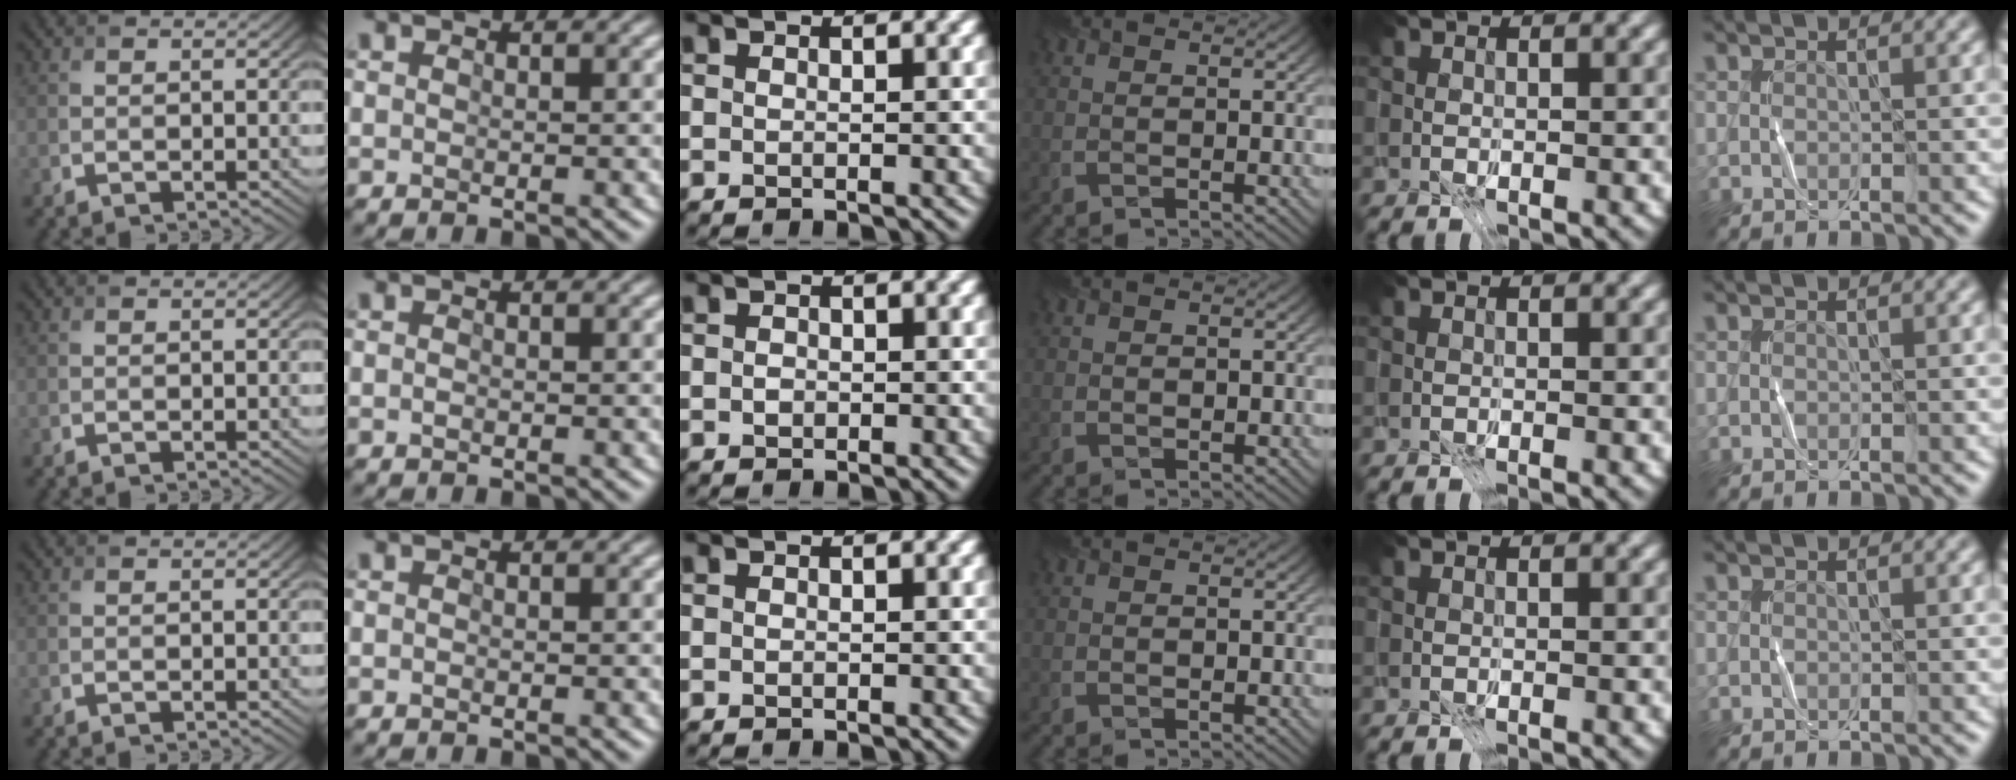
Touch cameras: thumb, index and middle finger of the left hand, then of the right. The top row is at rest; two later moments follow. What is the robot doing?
{"motion": "fold", "object": "coffee filter"}